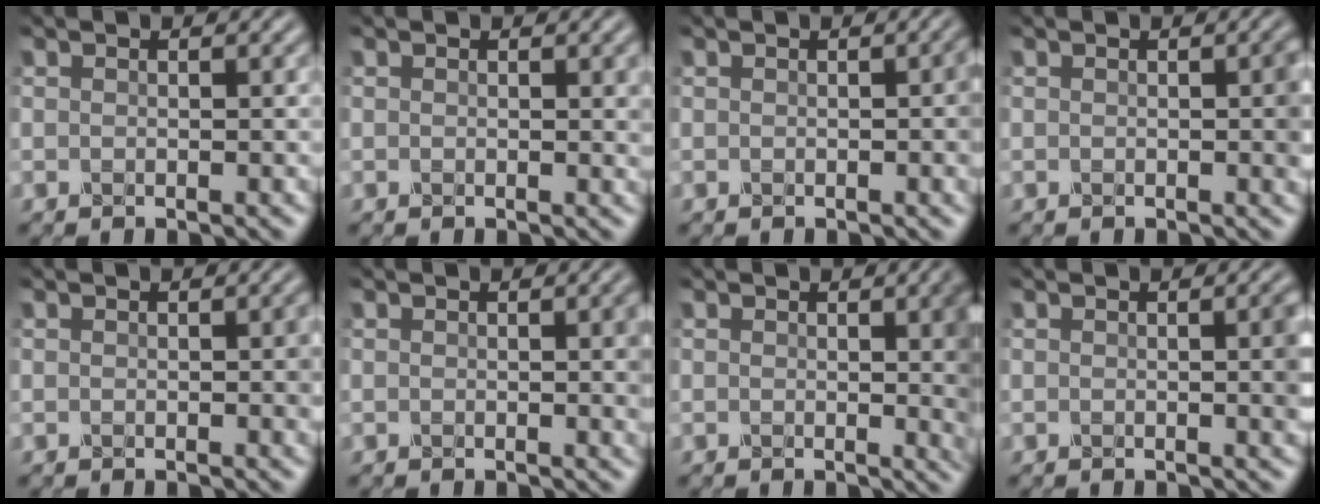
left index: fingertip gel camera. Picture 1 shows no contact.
{"total": 1.1, "force": [0.3, 0.2, 1.0], "torque": [-0.010, -0.001, 0.005]}
{"total": 2.6, "force": [0.0, 0.7, 2.5], "torque": [-0.024, 0.005, -0.002]}
{"total": 1.5, "force": [0.0, 0.2, 1.5], "torque": [-0.017, 0.001, 0.000]}
{"total": 1.0, "force": [0.0, 0.1, 1.0], "torque": [-0.011, 0.000, 0.001]}
{"total": 2.6, "force": [0.2, 0.7, 2.5], "torque": [-0.022, 0.002, 0.000]}
{"total": 5.1, "force": [0.6, 1.5, 4.8], "torque": [-0.037, 0.001, 0.008]}
{"total": 2.2, "force": [0.1, 0.5, 2.2], "torque": [-0.022, 0.002, -0.002]}